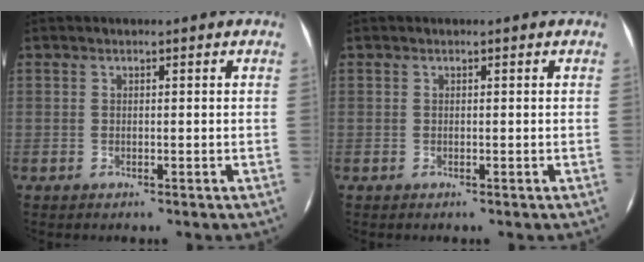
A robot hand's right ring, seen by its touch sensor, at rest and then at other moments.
{"total": 0.0}